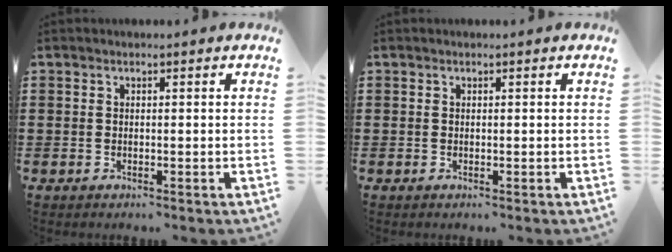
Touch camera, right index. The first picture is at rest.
{"total": 0.0}